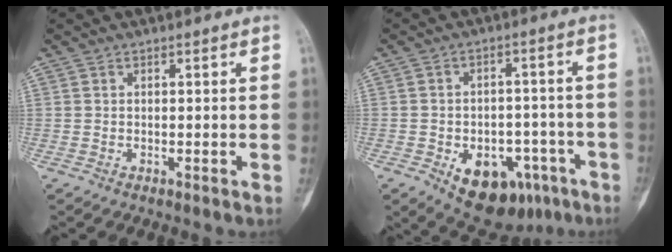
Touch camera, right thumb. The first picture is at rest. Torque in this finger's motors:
{"motor_torque": [2.04, 0.86, 1.21, -0.87, 0.09]}